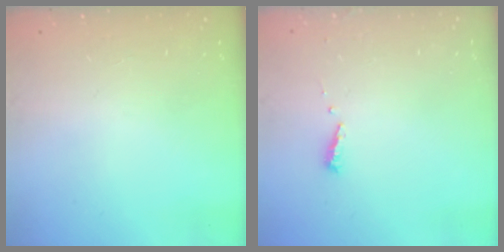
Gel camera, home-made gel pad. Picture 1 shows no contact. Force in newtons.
{"total": 5.3, "press": 5.3, "slide": 0.5}